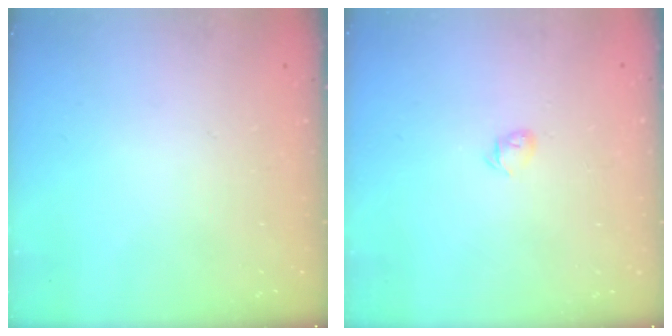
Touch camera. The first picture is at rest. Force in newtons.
{"total": 3.3, "press": 3.2, "slide": 0.8}